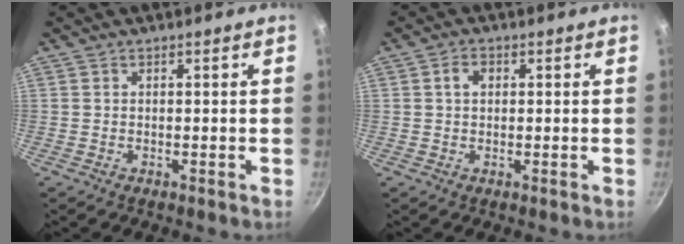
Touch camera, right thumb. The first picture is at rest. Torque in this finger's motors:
{"motor_torque": [0.11, 1.16, 0.33, -0.15, 0.02]}